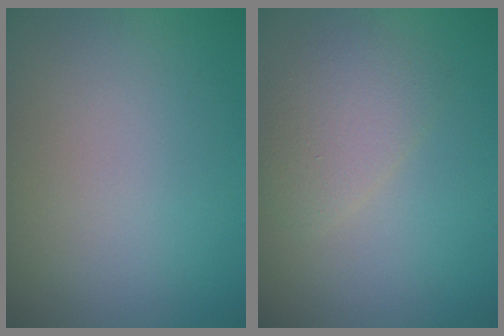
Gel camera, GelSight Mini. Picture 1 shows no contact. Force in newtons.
{"total": 2.6, "press": 2.6, "slide": 0.2}